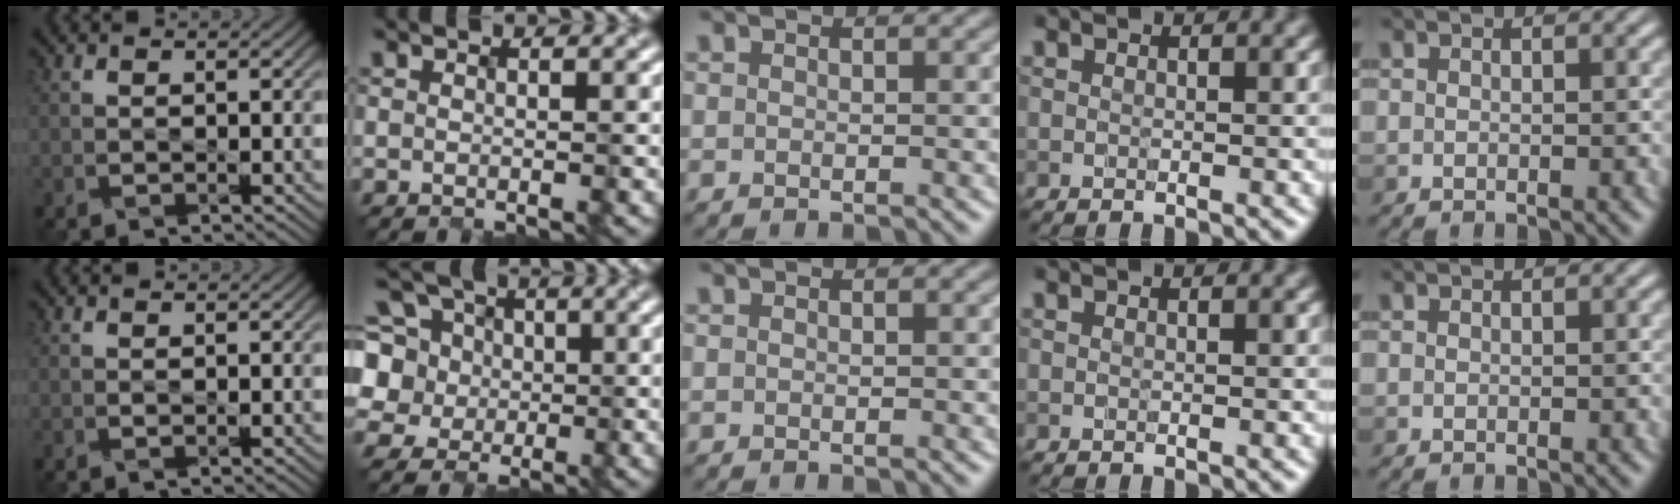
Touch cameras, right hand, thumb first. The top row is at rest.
{"index": {"total": 7.6, "force": [0.9, 7.0, 2.8], "torque": [-0.095, 0.016, 0.022]}}